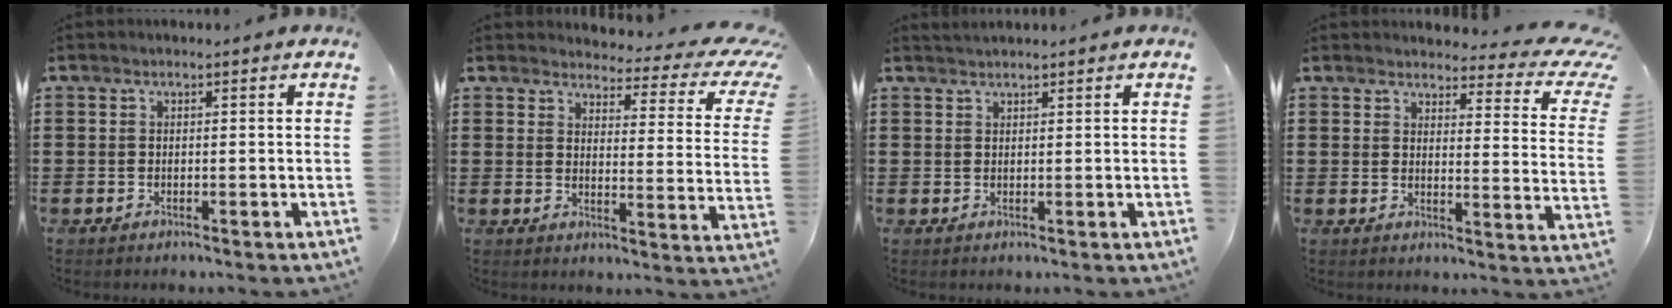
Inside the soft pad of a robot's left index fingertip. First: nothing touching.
{"total": 4.4, "force": [3.5, 1.1, 2.5], "torque": [-0.050, -0.027, 0.053]}
{"total": 1.0, "force": [1.0, 0.0, 0.3], "torque": [-0.006, 0.001, 0.019]}
{"total": 4.3, "force": [3.6, 1.1, 2.2], "torque": [-0.038, -0.030, 0.054]}